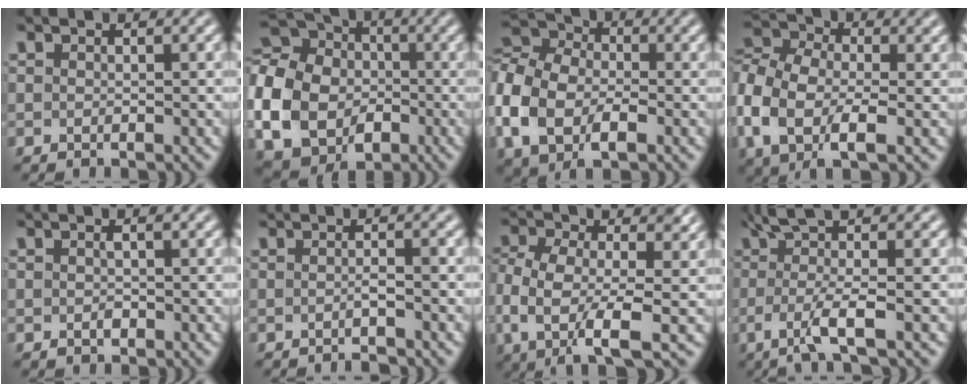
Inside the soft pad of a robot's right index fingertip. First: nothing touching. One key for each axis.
{"total": 14.9, "fx": 0.2, "fy": 12.6, "fz": 7.9, "tx": -0.173, "ty": -0.029, "tz": -0.002}
{"total": 10.4, "fx": 0.9, "fy": 8.1, "fz": 6.6, "tx": -0.147, "ty": -0.009, "tz": 0.009}
{"total": 9.3, "fx": 0.2, "fy": 6.9, "fz": 6.3, "tx": -0.155, "ty": -0.025, "tz": 0.003}
{"total": 0.7, "fx": -0.3, "fy": 0.1, "fz": 0.6, "tx": -0.011, "ty": -0.005, "tz": 0.002}
{"total": 1.5, "fx": -1.1, "fy": -0.4, "fz": 1.0, "tx": -0.012, "ty": 0.002, "tz": -0.020}
{"total": 7.2, "fx": -0.9, "fy": 4.0, "fz": 5.9, "tx": -0.139, "ty": -0.036, "tz": -0.002}
{"total": 5.1, "fx": 0.8, "fy": 0.5, "fz": 5.0, "tx": -0.099, "ty": -0.008, "tz": 0.014}